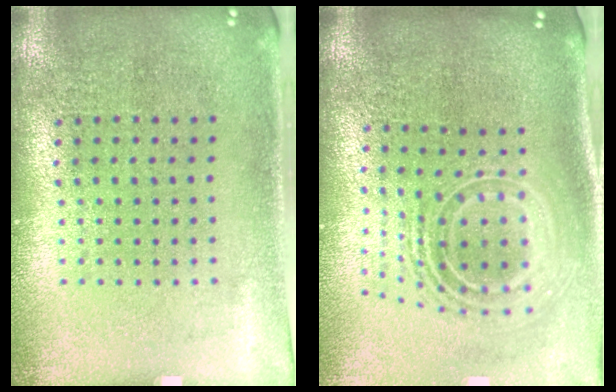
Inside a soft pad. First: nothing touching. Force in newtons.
{"total": 2.5, "press": 1.8, "slide": 1.8}